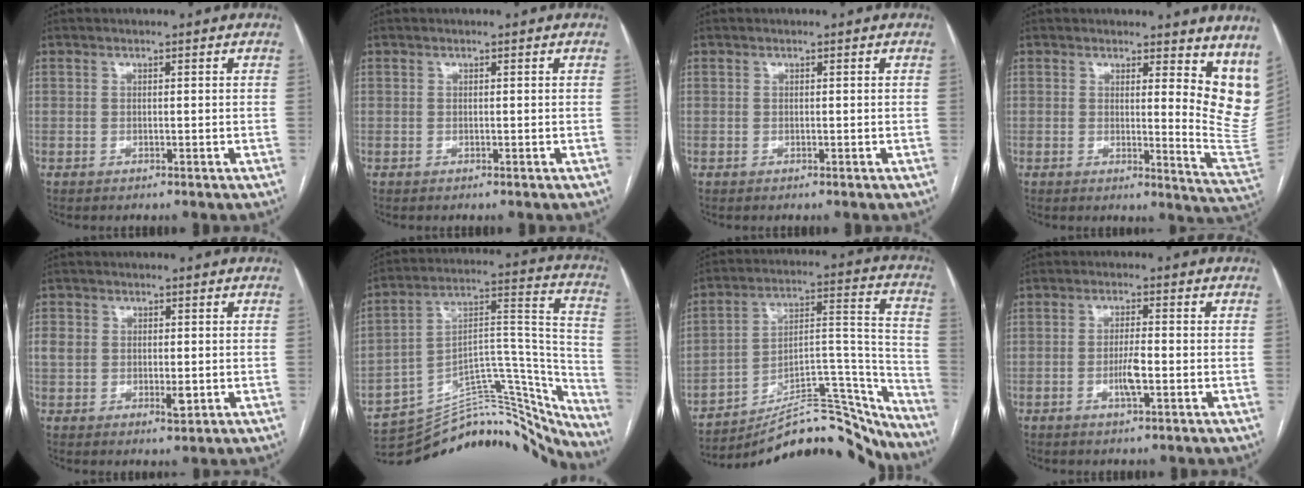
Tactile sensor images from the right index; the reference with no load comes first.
{"total": 0.0}
{"total": 0.0}
{"total": 10.9, "force": [7.8, 2.7, 7.0], "torque": [-0.063, -0.048, 0.062]}
{"total": 4.8, "force": [-0.2, 3.1, 3.7], "torque": [-0.062, 0.003, 0.002]}
{"total": 30.0, "force": [-27.9, 7.6, 7.9], "torque": [-0.080, 0.060, -0.383]}
{"total": 24.1, "force": [-21.9, 5.2, 8.5], "torque": [-0.099, 0.049, -0.324]}
{"total": 3.9, "force": [-1.1, 0.5, 3.7], "torque": [-0.071, -0.002, -0.020]}